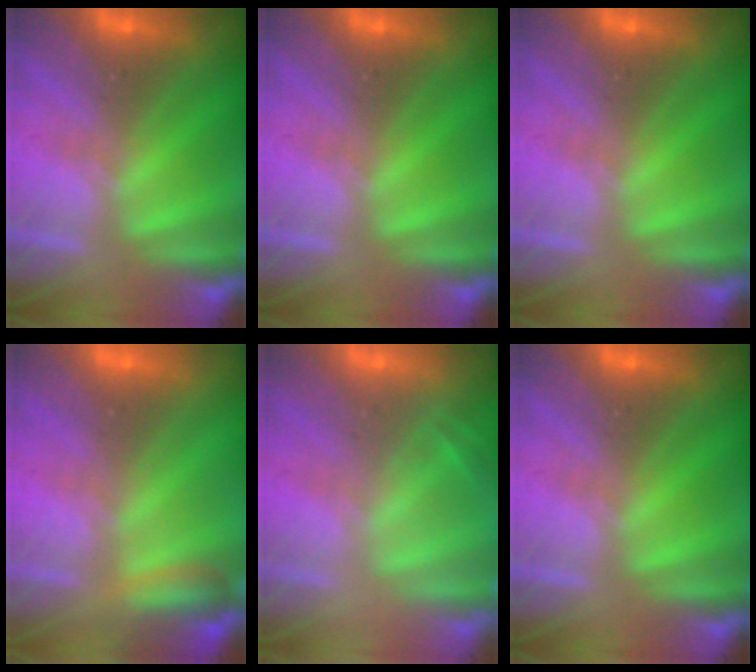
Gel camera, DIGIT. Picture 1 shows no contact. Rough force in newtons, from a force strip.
{"total": 0.0}
{"total": 0.0}
{"total": 2.8}
{"total": 2.0}
{"total": 0.0}